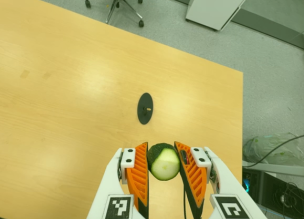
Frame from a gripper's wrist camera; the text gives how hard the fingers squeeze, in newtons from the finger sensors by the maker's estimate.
{"total": 9.5, "left": 8.9, "right": 10.2}